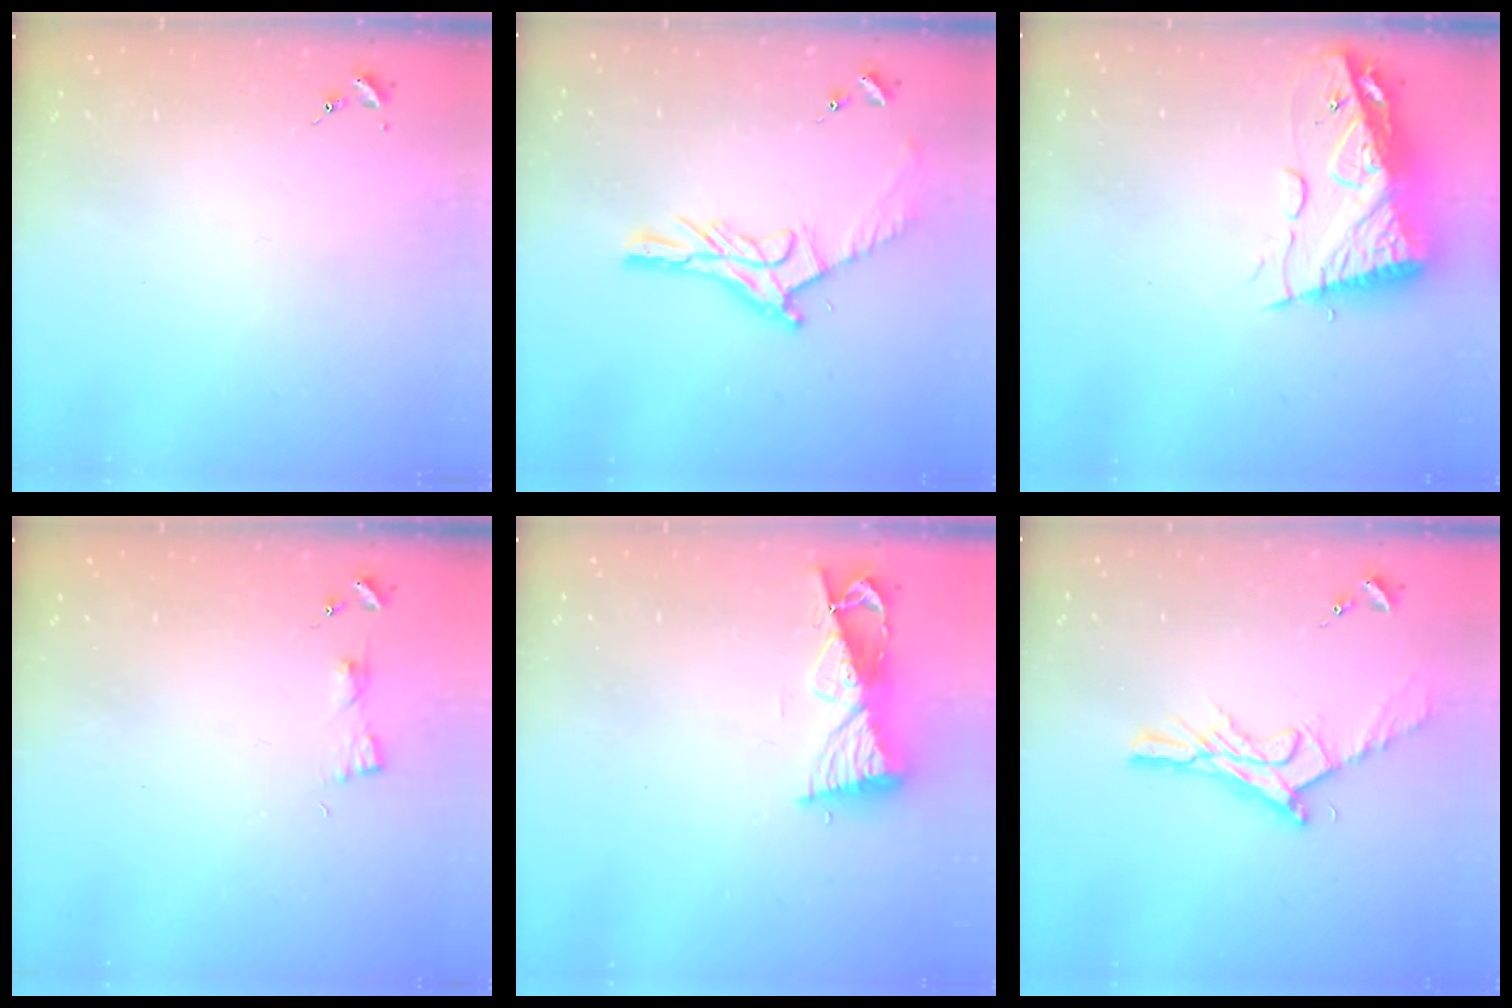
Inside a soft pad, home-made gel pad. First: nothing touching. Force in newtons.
{"total": 14.9, "press": 14.9, "slide": 0.9}
{"total": 11.5, "press": 11.5, "slide": 1.1}
{"total": 2.9, "press": 2.8, "slide": 0.3}
{"total": 8.7, "press": 8.7, "slide": 1.0}
{"total": 13.9, "press": 13.8, "slide": 1.0}